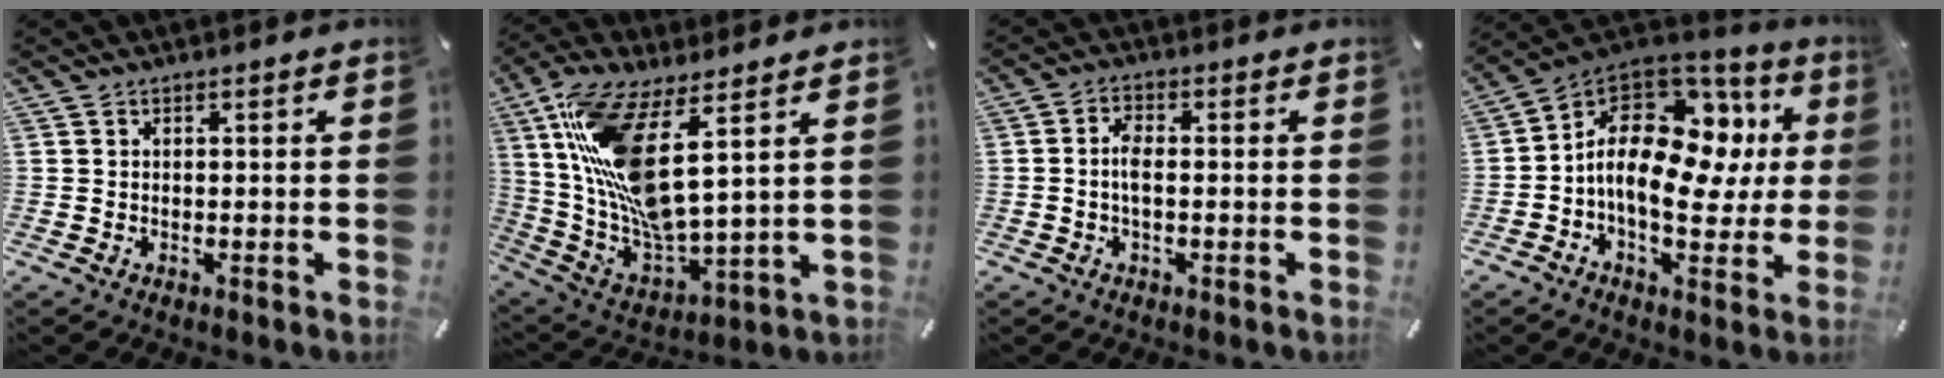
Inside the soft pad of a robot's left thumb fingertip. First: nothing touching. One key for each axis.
{"total": 16.1, "fx": 6.8, "fy": 4.8, "fz": 13.8, "tx": -0.316, "ty": -0.049, "tz": 0.110}
{"total": 3.6, "fx": -0.6, "fy": 1.7, "fz": 3.1, "tx": -0.063, "ty": 0.004, "tz": -0.012}
{"total": 17.7, "fx": 2.0, "fy": 10.8, "fz": 13.9, "tx": -0.246, "ty": -0.017, "tz": 0.029}